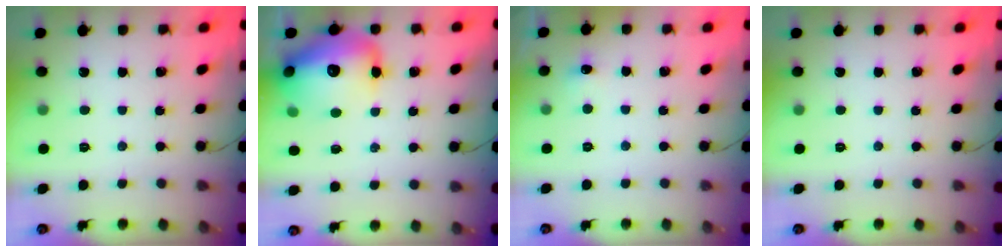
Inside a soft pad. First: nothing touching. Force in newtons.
{"total": 22.0, "press": 21.8, "slide": 3.3}
{"total": 3.9, "press": 3.8, "slide": 1.0}
{"total": 0.0}